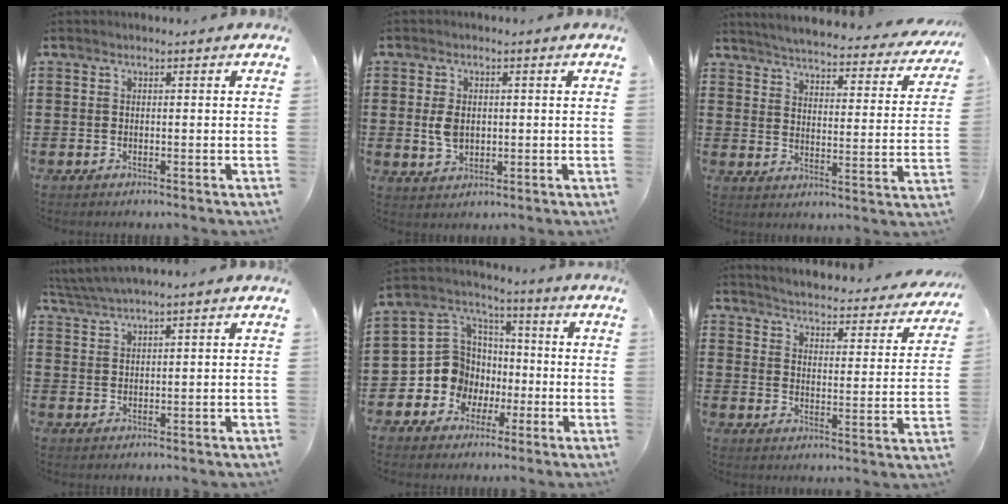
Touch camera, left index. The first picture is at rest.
{"total": 4.0, "force": [0.3, 2.7, 2.9], "torque": [-0.069, 0.005, 0.005]}
{"total": 4.2, "force": [4.0, -0.3, 1.1], "torque": [-0.045, -0.036, 0.063]}
{"total": 2.9, "force": [2.5, -0.3, 1.3], "torque": [-0.033, -0.001, 0.047]}
{"total": 10.3, "force": [-2.0, 9.8, 2.7], "torque": [-0.109, 0.002, -0.032]}
{"total": 3.7, "force": [3.6, -0.3, 0.5], "torque": [-0.032, -0.036, 0.054]}